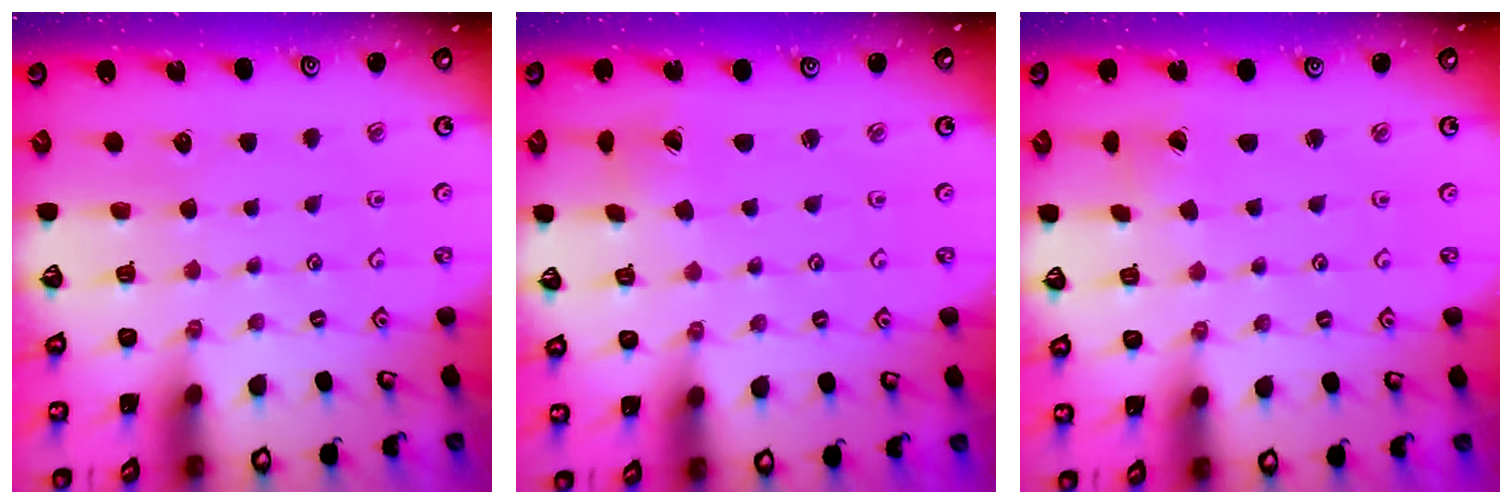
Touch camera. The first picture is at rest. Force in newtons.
{"total": 1.6, "press": 1.5, "slide": 0.3}
{"total": 1.9, "press": 1.9, "slide": 0.2}